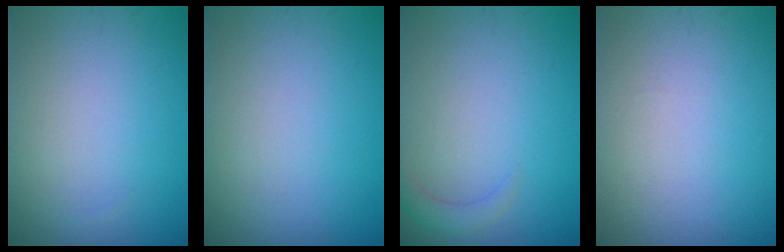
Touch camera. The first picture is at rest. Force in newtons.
{"total": 0.0}
{"total": 1.5, "press": 1.4, "slide": 0.2}
{"total": 0.0}